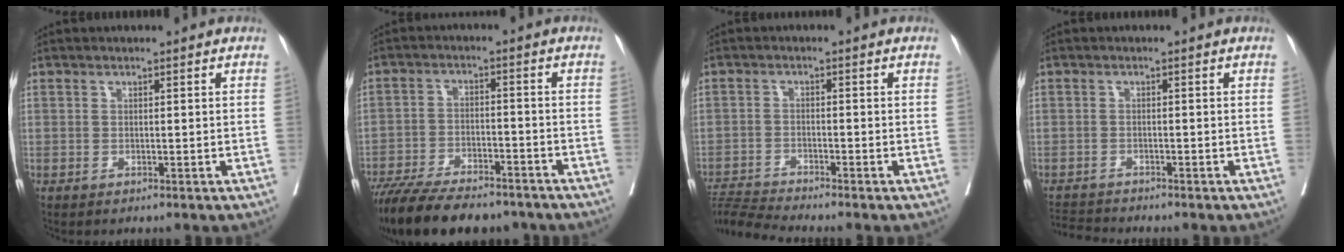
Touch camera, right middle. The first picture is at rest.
{"total": 17.1, "force": [-14.3, 4.7, 8.1], "torque": [-0.161, -0.017, -0.222]}
{"total": 5.1, "force": [-4.7, -2.0, 0.2], "torque": [-0.015, -0.011, -0.091]}
{"total": 3.3, "force": [-3.3, -0.4, -0.1], "torque": [0.001, -0.019, -0.060]}